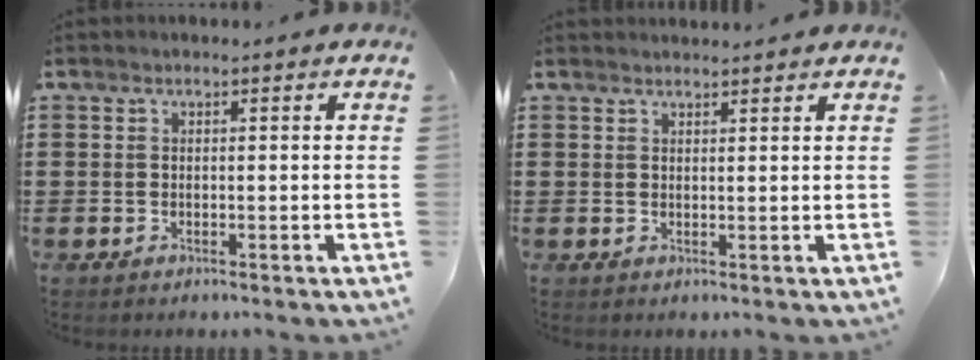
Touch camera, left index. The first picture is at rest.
{"total": 1.3, "force": [1.3, 0.1, 0.1], "torque": [-0.004, 0.000, 0.026]}